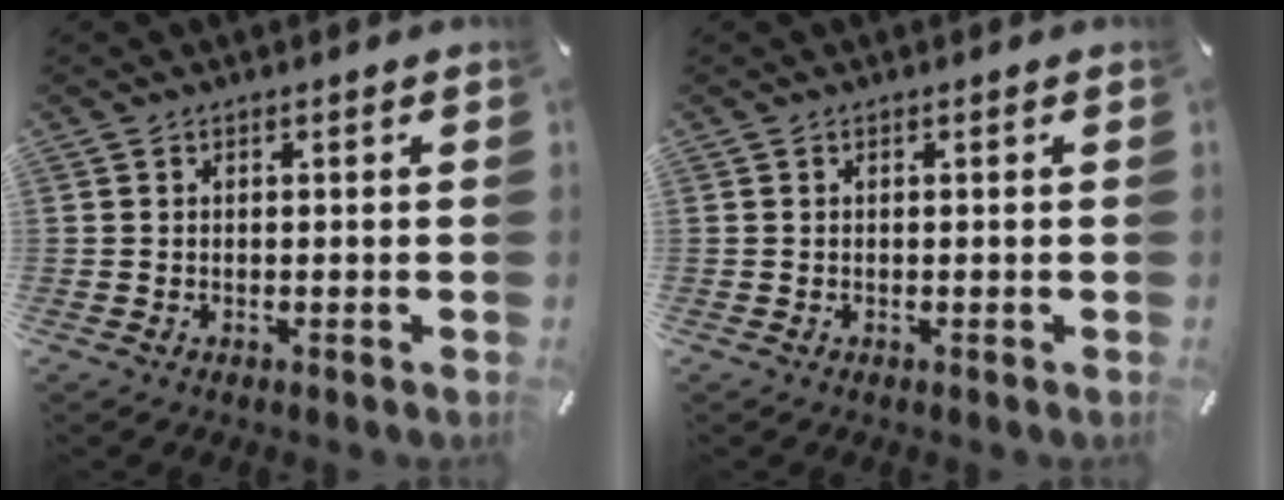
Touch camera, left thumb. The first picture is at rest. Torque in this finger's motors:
{"motor_torque": [0.00, 0.00, 0.00, 0.00, 0.00]}